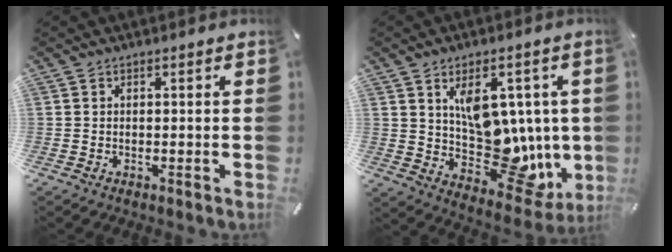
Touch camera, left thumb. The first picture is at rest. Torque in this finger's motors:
{"motor_torque": [2.47, 2.53, 1.06, 0.78, 0.12]}